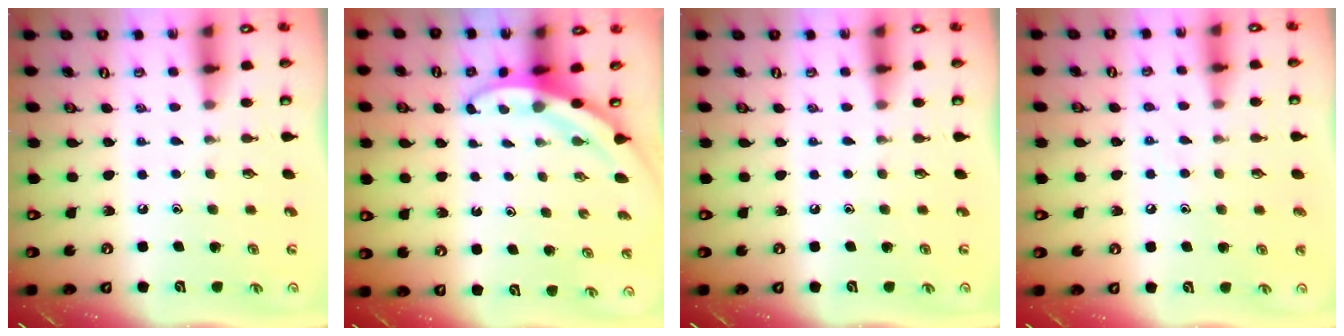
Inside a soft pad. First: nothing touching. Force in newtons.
{"total": 3.5, "press": 3.5, "slide": 0.2}
{"total": 0.0}
{"total": 6.5, "press": 6.5, "slide": 0.7}